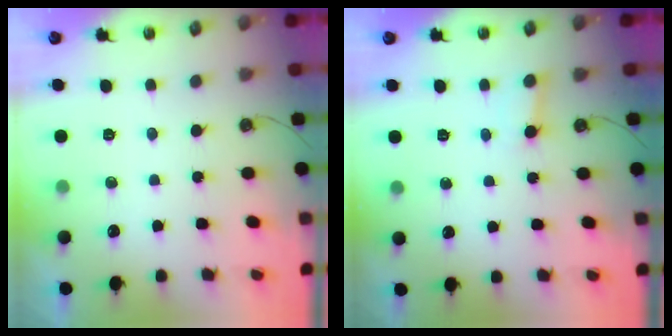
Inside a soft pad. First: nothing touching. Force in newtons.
{"total": 2.9, "press": 2.9, "slide": 0.2}